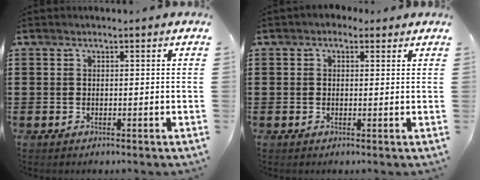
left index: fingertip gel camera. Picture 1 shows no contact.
{"total": 1.4, "force": [0.7, 1.1, 0.6], "torque": [-0.014, 0.008, 0.013]}